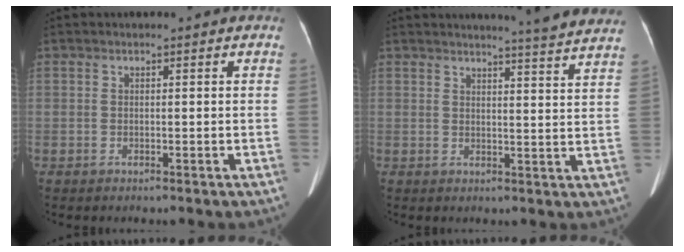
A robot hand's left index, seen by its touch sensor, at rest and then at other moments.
{"total": 10.4, "force": [10.0, -1.2, 2.8], "torque": [-0.041, -0.040, 0.101]}